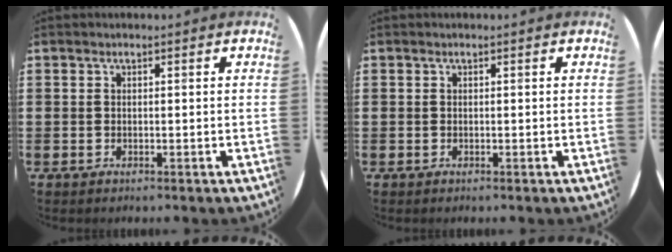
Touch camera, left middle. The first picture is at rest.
{"total": 0.0}